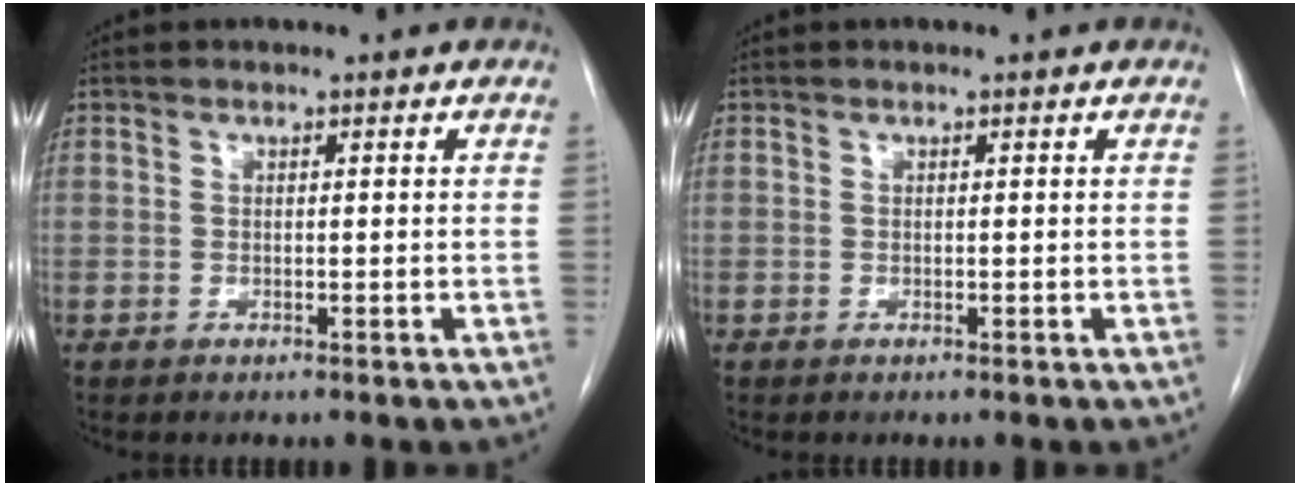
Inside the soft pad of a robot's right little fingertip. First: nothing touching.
{"total": 0.0}